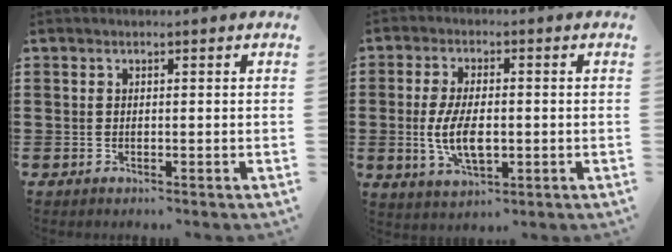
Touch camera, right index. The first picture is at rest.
{"total": 7.0, "force": [-0.8, 3.2, 6.2], "torque": [-0.138, -0.004, -0.019]}